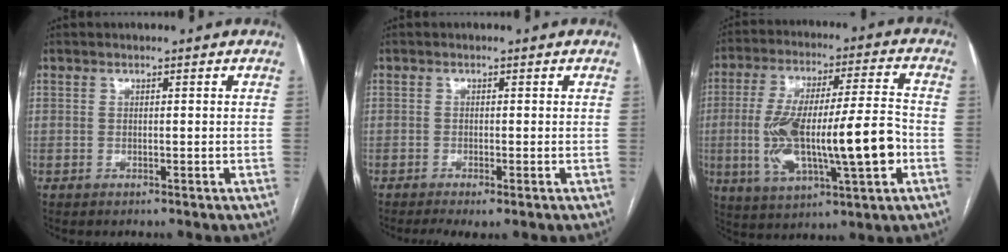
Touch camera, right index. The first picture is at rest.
{"total": 3.8, "force": [-2.4, 0.8, 2.8], "torque": [-0.046, -0.010, -0.036]}
{"total": 18.9, "force": [-3.5, 3.6, 18.2], "torque": [-0.335, 0.016, -0.046]}